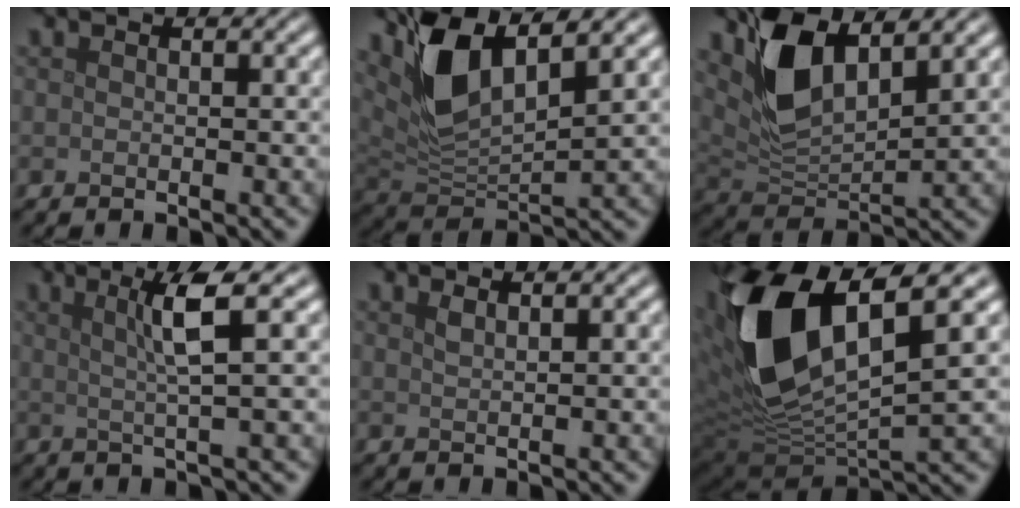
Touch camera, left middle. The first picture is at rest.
{"total": 6.5, "force": [3.6, 2.4, 4.9], "torque": [-0.108, -0.003, 0.068]}
{"total": 6.1, "force": [3.3, 2.7, 4.4], "torque": [-0.096, -0.006, 0.064]}
{"total": 3.6, "force": [1.0, 0.3, 3.5], "torque": [-0.060, 0.006, 0.017]}
{"total": 0.8, "force": [0.6, 0.2, 0.5], "torque": [-0.006, 0.002, 0.010]}
{"total": 13.8, "force": [3.0, 6.3, 11.9], "torque": [-0.257, -0.016, 0.065]}